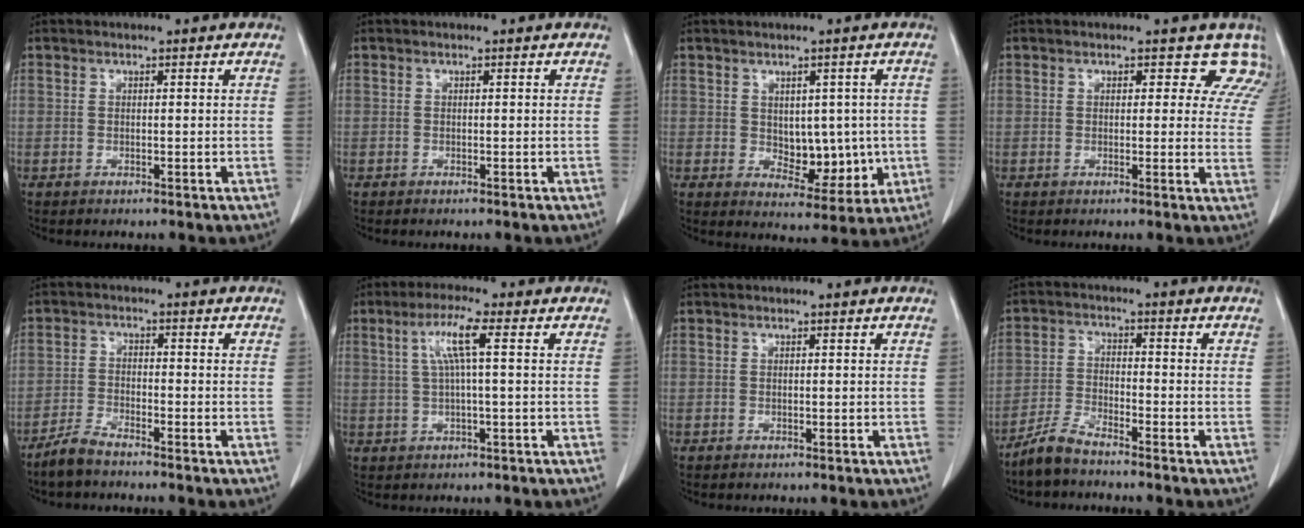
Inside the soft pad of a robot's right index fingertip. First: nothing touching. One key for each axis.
{"total": 0.0}
{"total": 7.5, "fx": -0.1, "fy": 4.5, "fz": 6.0, "tx": -0.068, "ty": 0.000, "tz": 0.015}
{"total": 6.5, "fx": 5.4, "fy": 3.4, "fz": 1.3, "tx": 0.023, "ty": -0.003, "tz": 0.029}
{"total": 3.8, "fx": -3.5, "fy": 0.4, "fz": 1.6, "tx": -0.034, "ty": -0.008, "tz": -0.071}
{"total": 5.7, "fx": 1.5, "fy": -0.2, "fz": 5.5, "tx": -0.110, "ty": 0.013, "tz": 0.032}
{"total": 0.0}
{"total": 4.9, "fx": -4.4, "fy": 0.6, "fz": 2.1, "tx": -0.046, "ty": -0.010, "tz": -0.094}